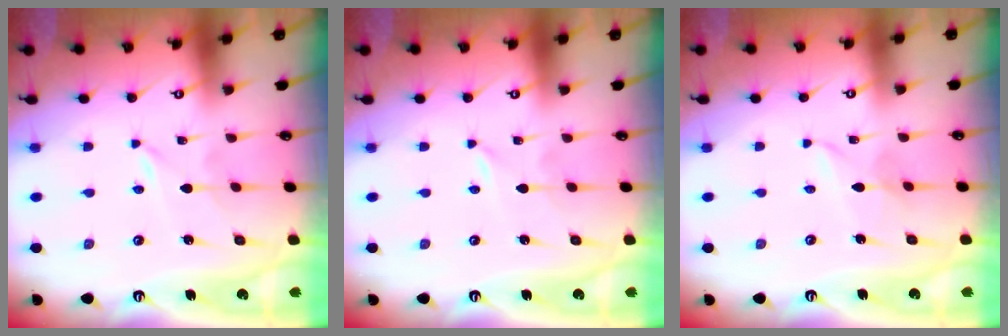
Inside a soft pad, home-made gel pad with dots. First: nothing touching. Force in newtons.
{"total": 0.0}
{"total": 2.5, "press": 2.5, "slide": 0.2}